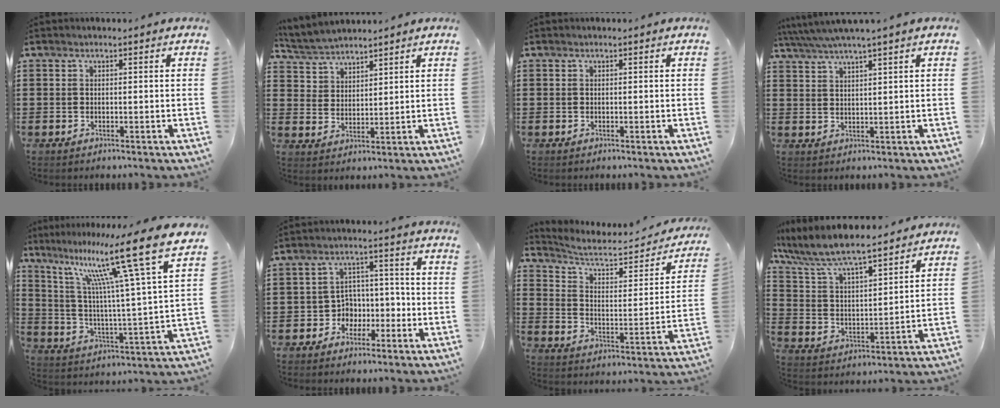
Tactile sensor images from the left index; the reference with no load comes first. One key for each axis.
{"total": 4.3, "fx": 4.1, "fy": 1.4, "fz": 0.1, "tx": -0.023, "ty": -0.010, "tz": 0.076}
{"total": 0.0}
{"total": 3.4, "fx": 2.8, "fy": -0.5, "fz": 1.9, "tx": -0.045, "ty": -0.006, "tz": 0.049}
{"total": 15.0, "fx": 10.9, "fy": 0.5, "fz": 10.3, "tx": -0.203, "ty": -0.078, "tz": 0.168}
{"total": 4.6, "fx": -1.8, "fy": 4.1, "fz": 0.7, "tx": -0.031, "ty": 0.005, "tz": -0.035}
{"total": 4.7, "fx": 3.9, "fy": 1.2, "fz": 2.3, "tx": -0.068, "ty": -0.029, "tz": 0.058}
{"total": 7.2, "fx": 6.5, "fy": 0.9, "fz": 2.8, "tx": -0.086, "ty": -0.037, "tz": 0.108}